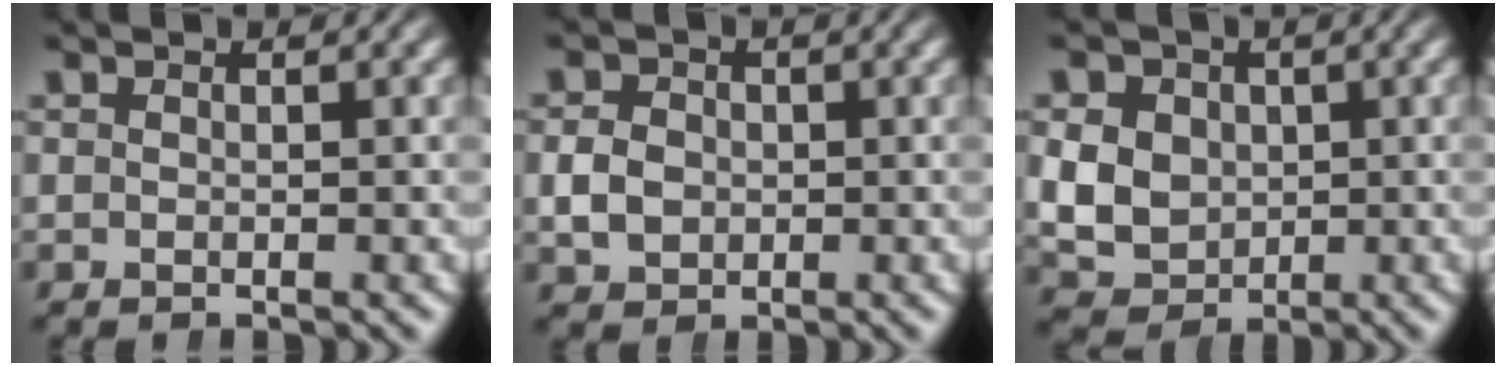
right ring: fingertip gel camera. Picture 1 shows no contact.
{"total": 2.7, "force": [-0.4, 2.4, 1.1], "torque": [-0.026, -0.007, 0.000]}
{"total": 8.9, "force": [-0.7, 8.1, 3.4], "torque": [-0.095, -0.037, -0.001]}